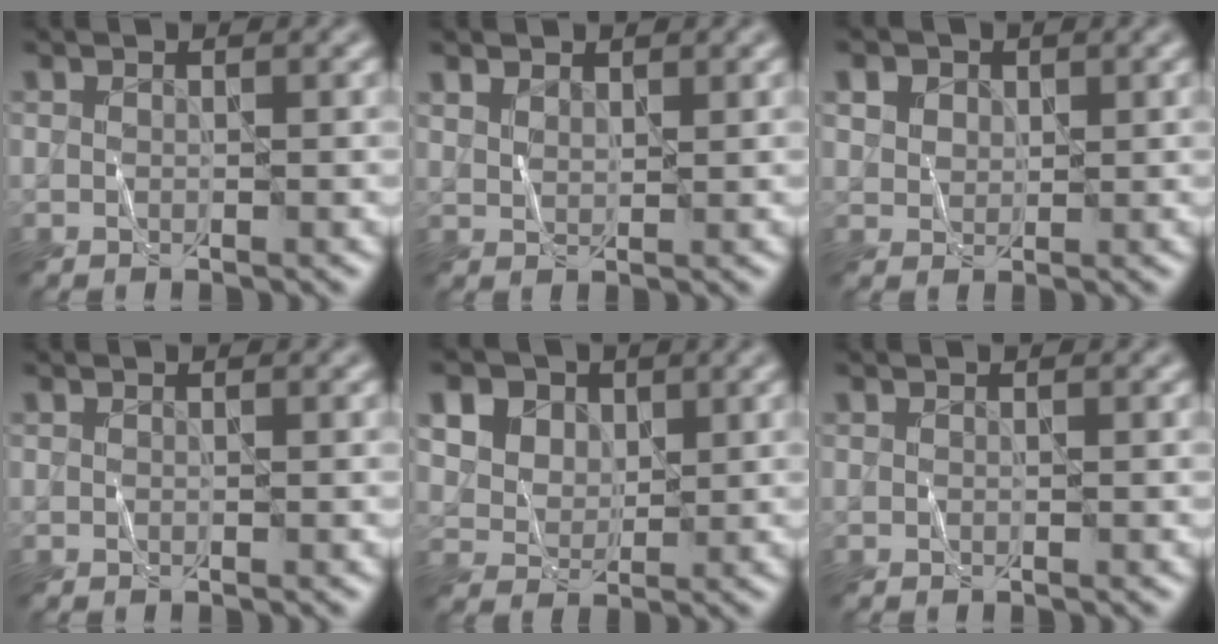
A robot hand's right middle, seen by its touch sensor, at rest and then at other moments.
{"total": 1.6, "force": [1.3, 0.8, 0.5], "torque": [-0.014, 0.000, 0.029]}
{"total": 4.2, "force": [2.3, 3.0, 1.9], "torque": [-0.055, 0.009, 0.042]}
{"total": 0.0}
{"total": 12.3, "force": [6.3, 8.8, 5.8], "torque": [-0.143, 0.036, 0.101]}
{"total": 0.0}